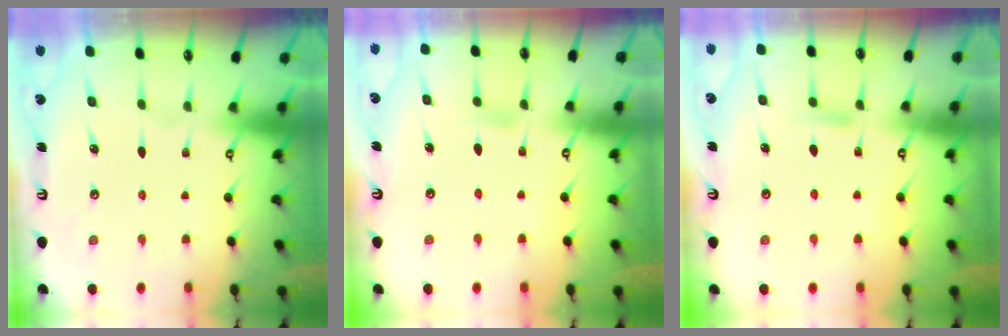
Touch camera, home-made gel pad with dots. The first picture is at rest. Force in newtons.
{"total": 4.1, "press": 4.1, "slide": 0.6}
{"total": 4.5, "press": 4.5, "slide": 0.5}